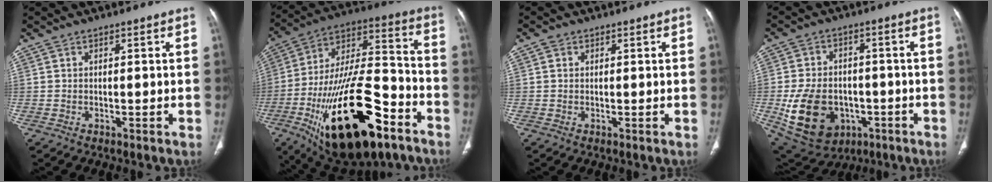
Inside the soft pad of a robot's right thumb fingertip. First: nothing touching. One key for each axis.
{"total": 32.4, "fx": -15.0, "fy": 13.8, "fz": 25.2, "tx": -0.443, "ty": 0.060, "tz": -0.237}
{"total": 1.1, "fx": 0.4, "fy": 0.9, "fz": 0.4, "tx": -0.002, "ty": 0.001, "tz": 0.006}
{"total": 16.4, "fx": -4.2, "fy": 12.2, "fz": 10.2, "tx": -0.175, "ty": 0.013, "tz": -0.046}